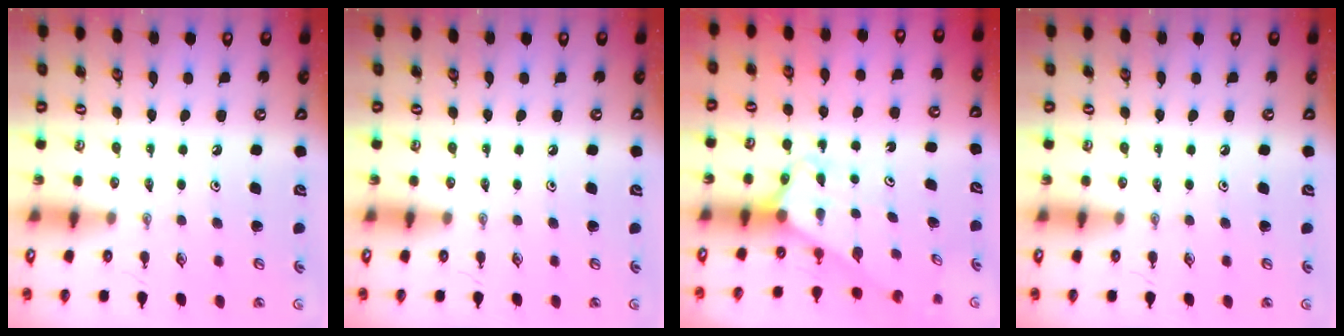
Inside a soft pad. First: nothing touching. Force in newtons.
{"total": 0.0}
{"total": 2.6, "press": 2.6, "slide": 0.2}
{"total": 0.0}